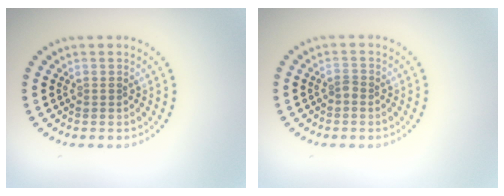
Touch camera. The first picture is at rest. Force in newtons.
{"total": 0.7, "press": 0.5, "slide": 0.5}